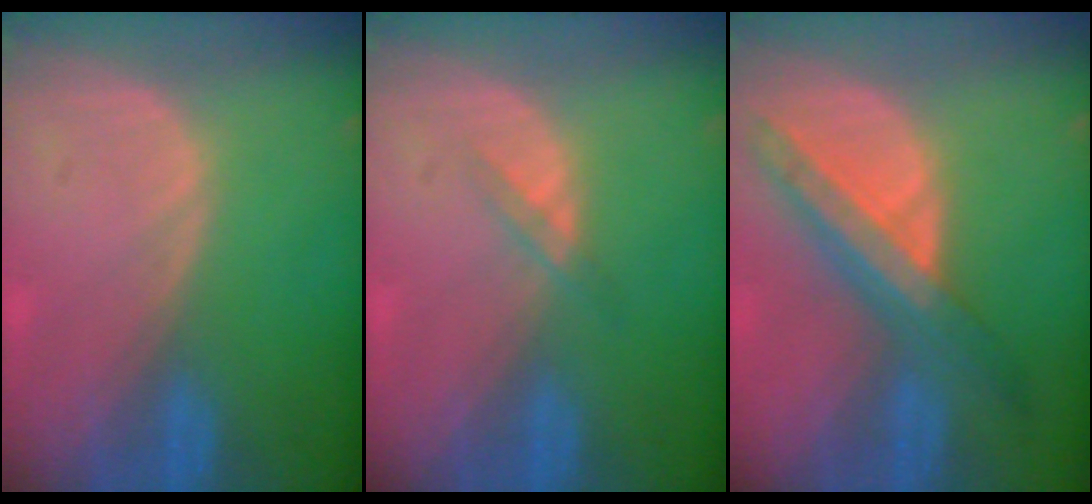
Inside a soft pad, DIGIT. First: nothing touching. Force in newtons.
{"total": 1.5, "press": 1.5, "slide": 0.1}
{"total": 8.6, "press": 7.5, "slide": 4.2}